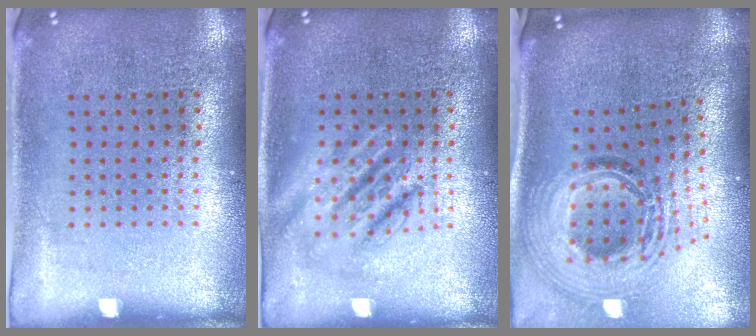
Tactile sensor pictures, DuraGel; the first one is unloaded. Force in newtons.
{"total": 2.2, "press": 2.2, "slide": 0.3}
{"total": 2.3, "press": 1.8, "slide": 1.5}